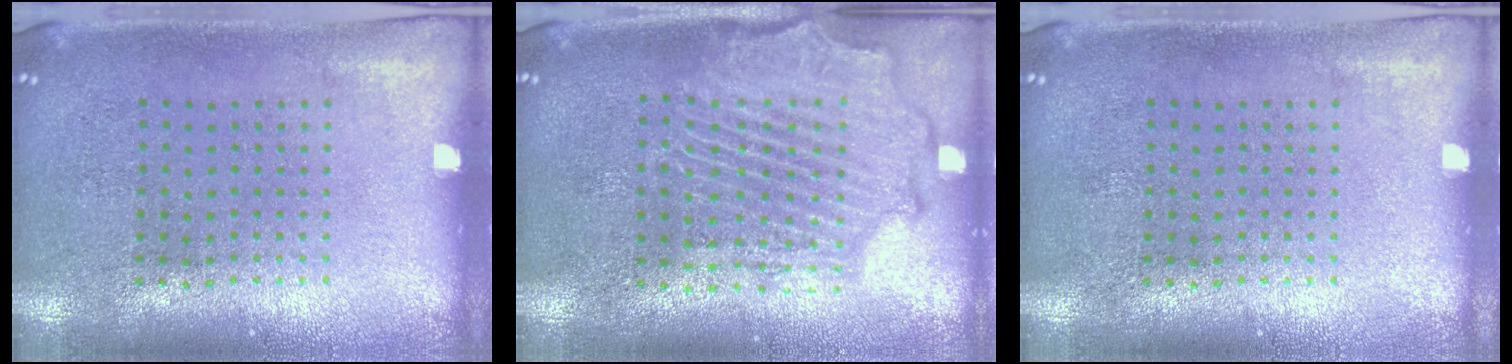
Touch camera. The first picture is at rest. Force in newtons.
{"total": 2.2, "press": 2.1, "slide": 0.5}
{"total": 0.0}